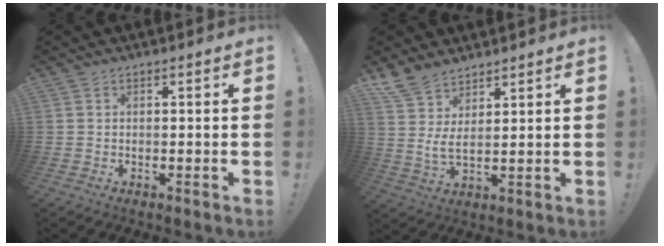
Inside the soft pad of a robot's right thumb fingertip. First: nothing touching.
{"total": 7.7, "force": [5.7, 2.8, 4.3], "torque": [-0.090, -0.026, 0.110]}